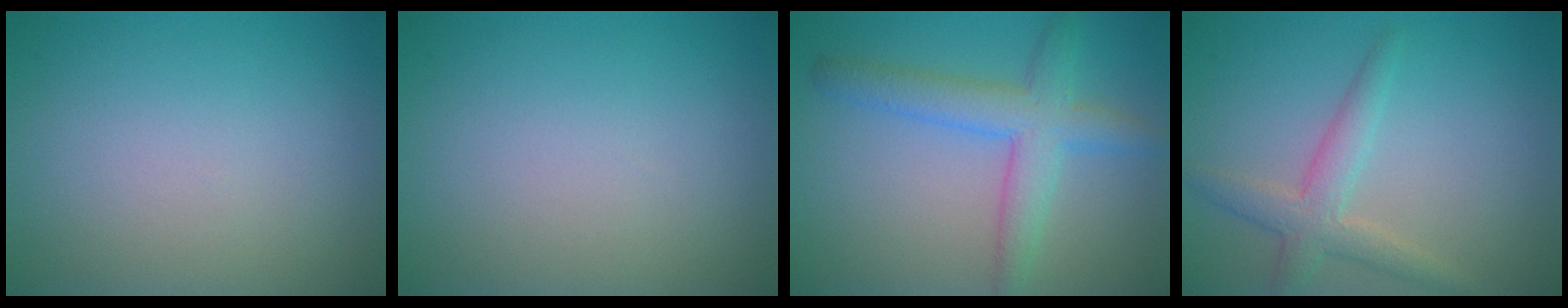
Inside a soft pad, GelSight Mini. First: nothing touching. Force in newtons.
{"total": 0.0}
{"total": 4.6, "press": 4.6, "slide": 0.2}
{"total": 3.0, "press": 3.0, "slide": 0.1}